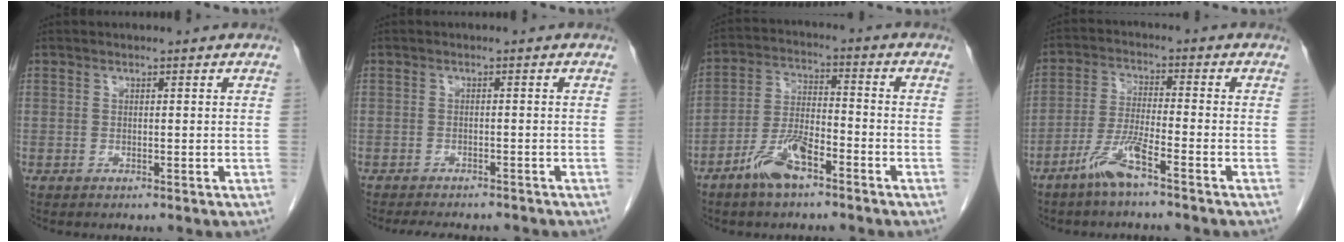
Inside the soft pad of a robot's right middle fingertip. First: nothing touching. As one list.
[{"total": 7.7, "force": [-6.8, 2.1, 2.8], "torque": [-0.040, -0.004, -0.086]}, {"total": 7.8, "force": [-5.0, 2.3, 5.5], "torque": [-0.121, 0.002, -0.096]}, {"total": 6.2, "force": [-4.3, 0.0, 4.5], "torque": [-0.099, -0.008, -0.090]}]